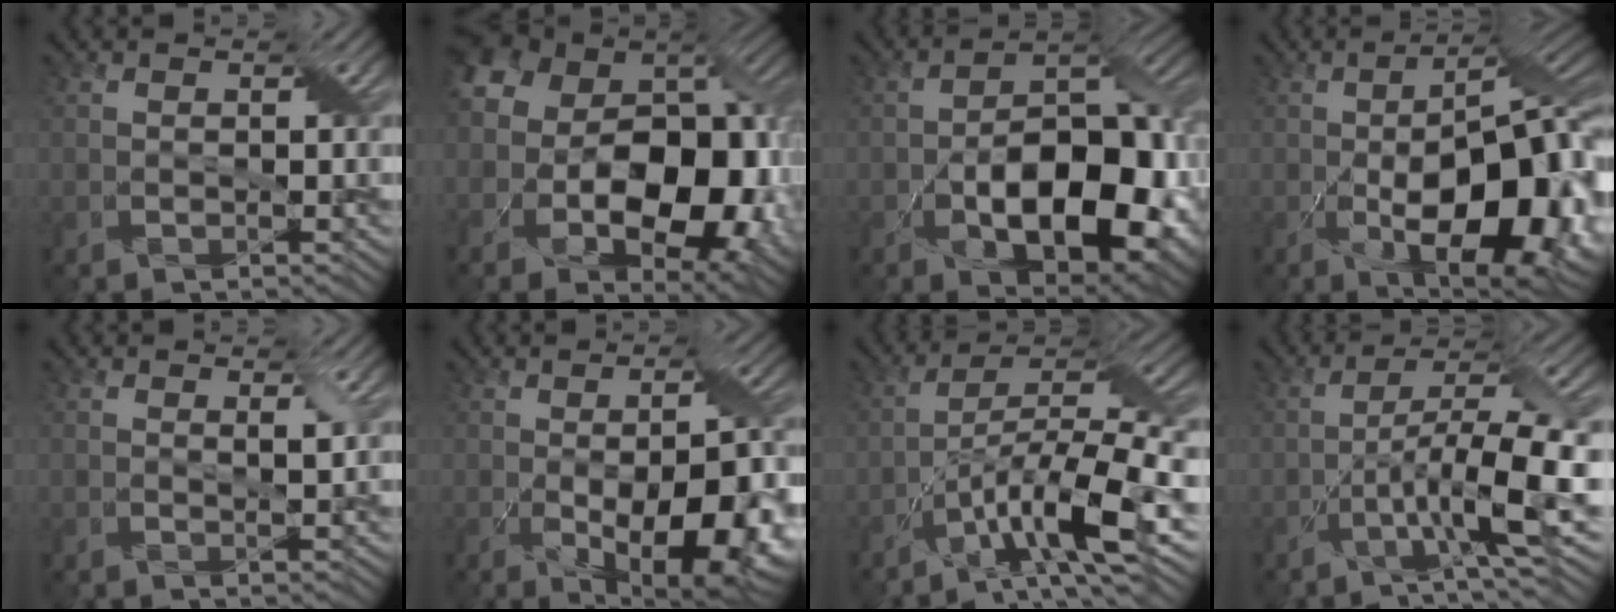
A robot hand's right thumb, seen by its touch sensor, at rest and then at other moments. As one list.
[{"total": 18.5, "force": [-1.7, 12.7, 13.4], "torque": [-0.234, -0.037, 0.004]}, {"total": 14.4, "force": [-4.5, 7.4, 11.5], "torque": [-0.161, -0.018, -0.070]}, {"total": 18.5, "force": [-4.9, 7.9, 15.9], "torque": [-0.210, -0.018, -0.062]}, {"total": 1.4, "force": [0.8, 0.3, 1.1], "torque": [-0.020, -0.001, 0.015]}, {"total": 13.5, "force": [-4.0, 5.8, 11.6], "torque": [-0.149, -0.032, -0.029]}, {"total": 12.0, "force": [-6.0, 3.2, 9.9], "torque": [-0.174, 0.004, -0.110]}, {"total": 9.9, "force": [-3.5, 1.7, 9.1], "torque": [-0.144, 0.011, -0.063]}]